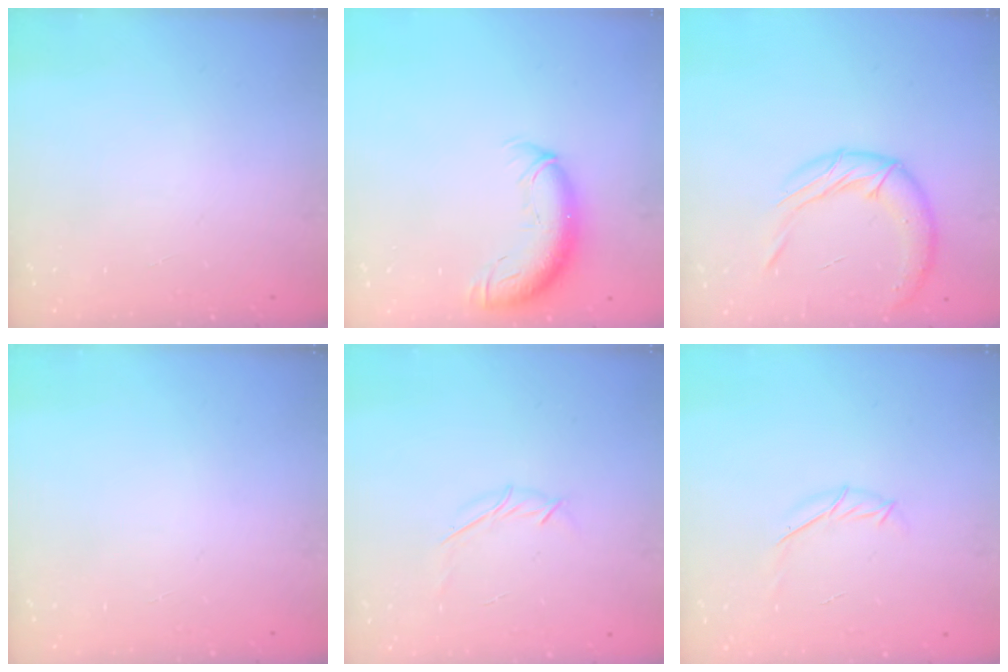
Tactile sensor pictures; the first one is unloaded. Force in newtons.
{"total": 11.5, "press": 11.2, "slide": 2.8}
{"total": 14.7, "press": 14.5, "slide": 2.0}
{"total": 0.0}
{"total": 3.9, "press": 3.8, "slide": 0.8}
{"total": 6.4, "press": 6.2, "slide": 1.5}